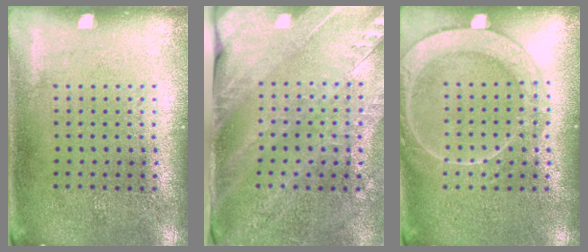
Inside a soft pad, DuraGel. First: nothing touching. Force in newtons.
{"total": 3.5, "press": 2.9, "slide": 1.9}
{"total": 3.1, "press": 3.1, "slide": 0.4}